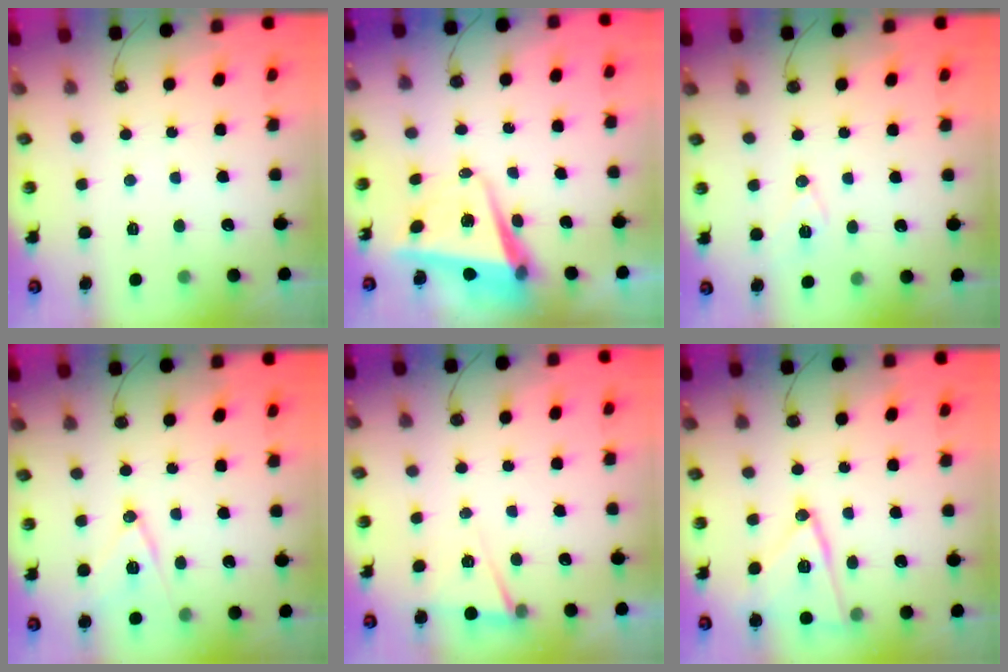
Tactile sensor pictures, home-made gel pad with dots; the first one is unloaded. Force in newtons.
{"total": 7.1, "press": 6.9, "slide": 1.7}
{"total": 7.8, "press": 7.0, "slide": 3.6}
{"total": 12.7, "press": 12.2, "slide": 3.3}
{"total": 6.1, "press": 4.1, "slide": 4.6}
{"total": 14.7, "press": 14.7, "slide": 0.5}